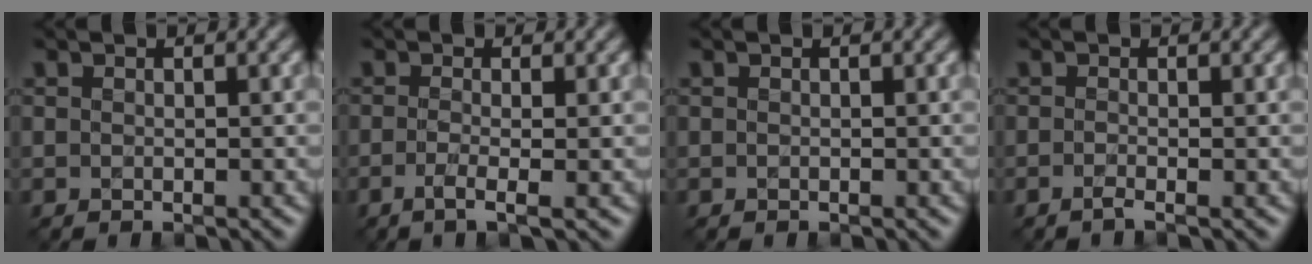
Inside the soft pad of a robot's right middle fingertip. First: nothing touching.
{"total": 2.2, "force": [-0.7, 0.7, 2.0], "torque": [-0.034, -0.008, -0.018]}
{"total": 0.0}
{"total": 1.0, "force": [-0.6, 0.1, 0.8], "torque": [-0.015, -0.008, -0.014]}